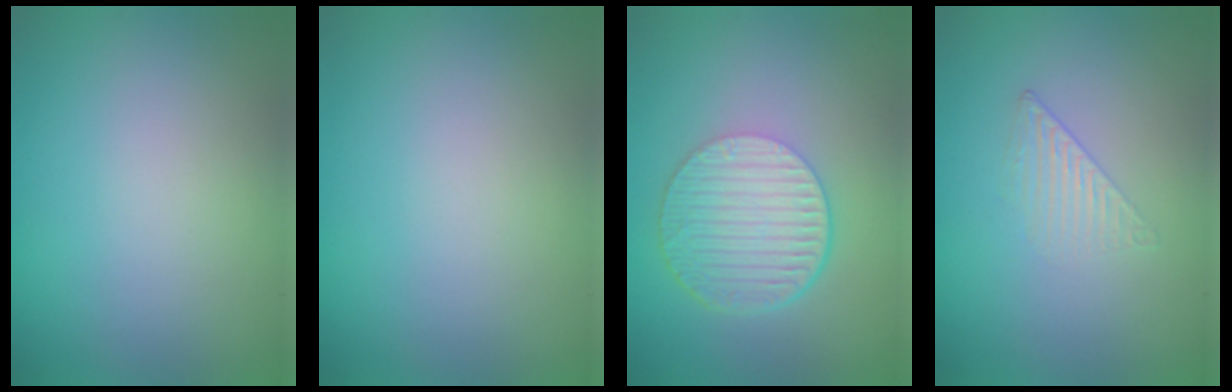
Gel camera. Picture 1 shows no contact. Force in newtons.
{"total": 0.0}
{"total": 6.0, "press": 4.1, "slide": 4.4}
{"total": 1.4, "press": 0.3, "slide": 1.4}